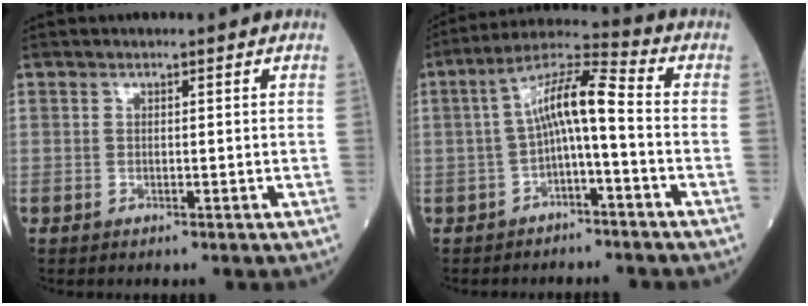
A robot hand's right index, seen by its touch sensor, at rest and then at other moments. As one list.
[{"total": 8.1, "force": [-1.0, 1.1, 8.0], "torque": [-0.147, 0.035, -0.020]}]